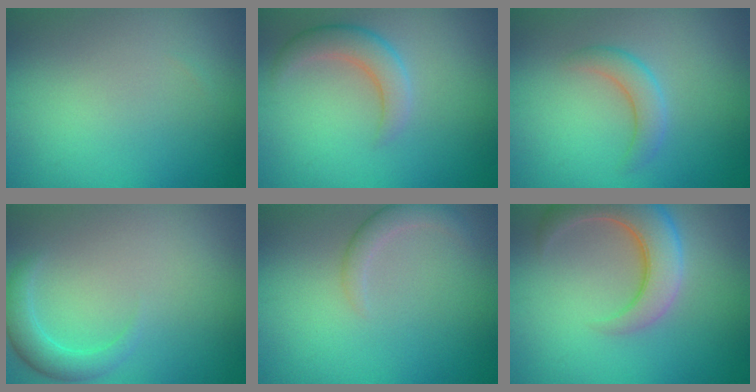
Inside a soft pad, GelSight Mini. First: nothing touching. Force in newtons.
{"total": 3.2, "press": 3.2, "slide": 0.2}
{"total": 2.4, "press": 2.4, "slide": 0.1}
{"total": 2.4, "press": 2.4, "slide": 0.1}
{"total": 1.8, "press": 1.8, "slide": 0.2}
{"total": 6.3, "press": 6.3, "slide": 0.6}